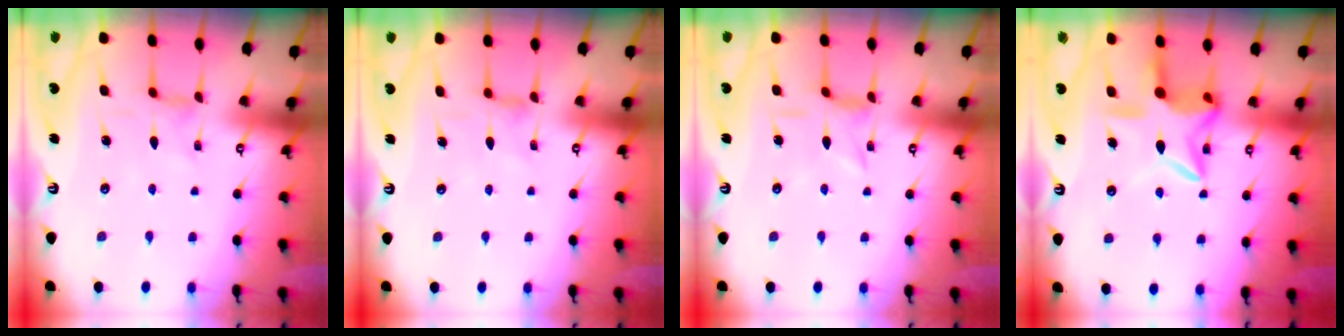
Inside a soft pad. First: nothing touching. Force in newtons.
{"total": 1.4, "press": 1.4, "slide": 0.4}
{"total": 1.0, "press": 0.9, "slide": 0.4}
{"total": 13.3, "press": 13.3, "slide": 1.1}